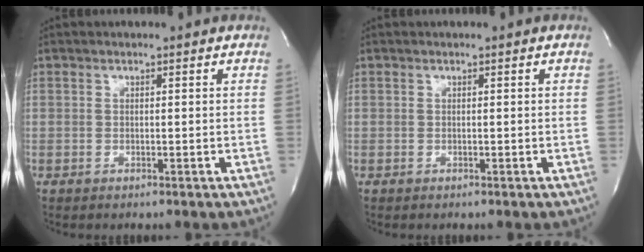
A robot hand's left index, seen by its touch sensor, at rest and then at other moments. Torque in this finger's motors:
{"motor_torque": [0.00, 0.00, 0.00, 0.00]}